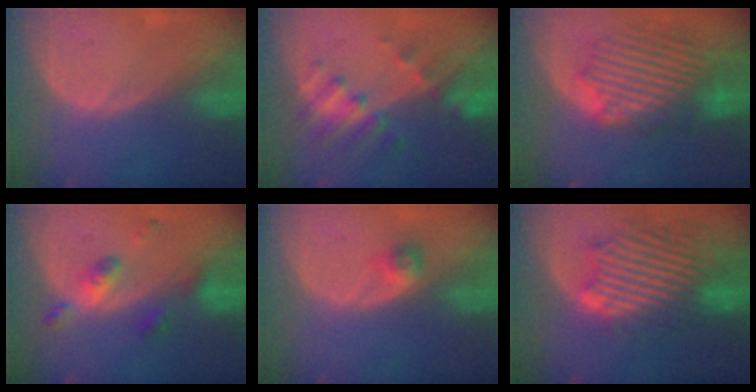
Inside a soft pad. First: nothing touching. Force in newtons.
{"total": 7.9, "press": 7.0, "slide": 3.7}
{"total": 9.3, "press": 9.3, "slide": 0.2}
{"total": 5.9, "press": 5.1, "slide": 2.9}
{"total": 2.6, "press": 2.2, "slide": 1.4}
{"total": 12.7, "press": 11.4, "slide": 5.6}